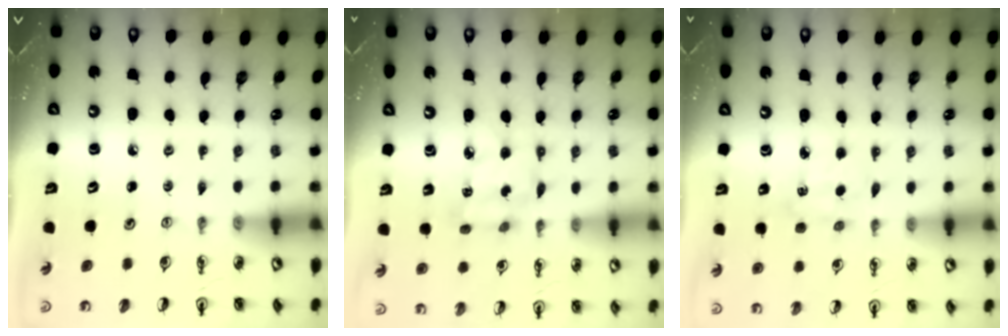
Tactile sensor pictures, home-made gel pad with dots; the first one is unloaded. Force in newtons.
{"total": 5.8, "press": 5.8, "slide": 0.2}
{"total": 4.4, "press": 4.3, "slide": 0.5}